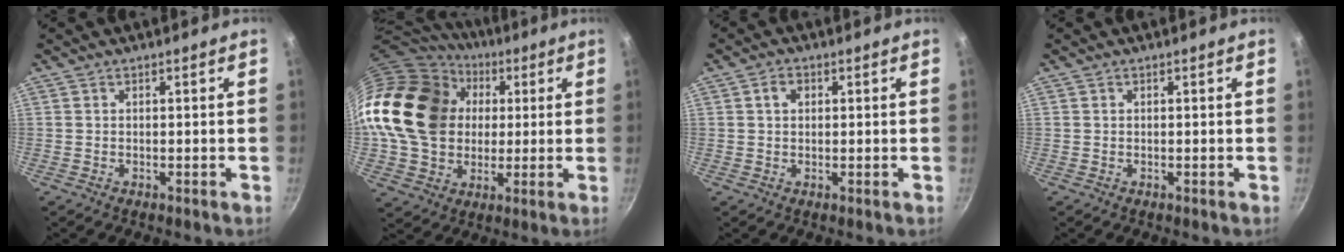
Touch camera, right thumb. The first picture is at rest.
{"total": 25.4, "force": [3.5, 20.3, 14.8], "torque": [-0.267, 0.036, 0.065]}
{"total": 2.4, "force": [0.6, 1.8, 1.4], "torque": [-0.017, 0.003, 0.008]}
{"total": 0.0}